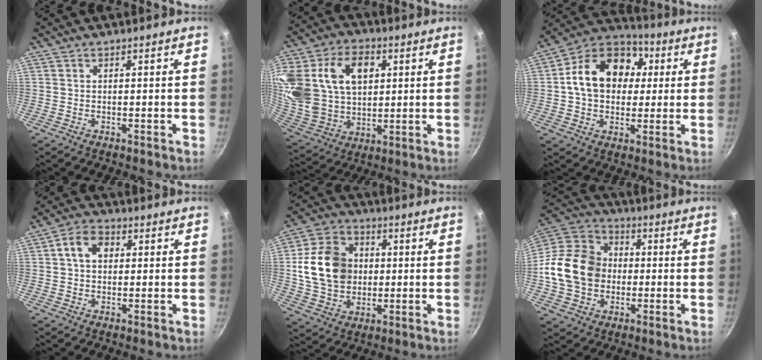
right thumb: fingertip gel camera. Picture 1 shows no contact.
{"total": 28.0, "force": [8.0, 19.6, 18.3], "torque": [-0.397, 0.022, 0.153]}
{"total": 17.2, "force": [2.5, 13.1, 10.8], "torque": [-0.155, 0.029, 0.025]}
{"total": 6.3, "force": [1.3, 4.6, 4.1], "torque": [-0.055, 0.013, 0.012]}
{"total": 16.0, "force": [1.2, 12.7, 9.7], "torque": [-0.149, 0.013, 0.021]}
{"total": 17.5, "force": [-1.4, 14.2, 10.1], "torque": [-0.158, 0.032, -0.036]}